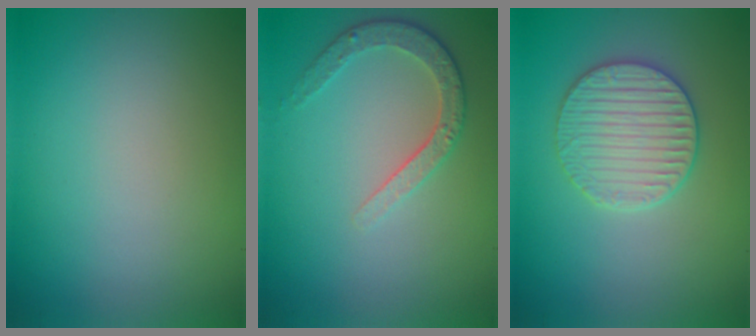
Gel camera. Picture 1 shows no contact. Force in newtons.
{"total": 2.6, "press": 2.5, "slide": 1.0}
{"total": 4.1, "press": 3.8, "slide": 1.4}